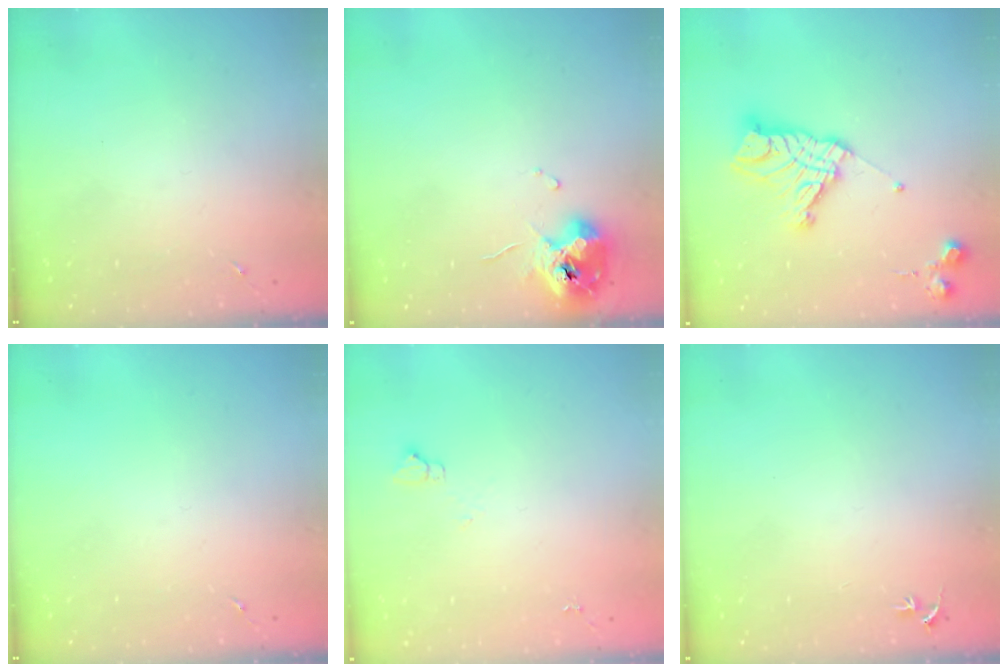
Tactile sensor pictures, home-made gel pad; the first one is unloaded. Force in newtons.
{"total": 11.0, "press": 11.0, "slide": 1.1}
{"total": 15.8, "press": 15.8, "slide": 1.3}
{"total": 0.0}
{"total": 3.5, "press": 3.5, "slide": 0.4}
{"total": 2.7, "press": 2.7, "slide": 0.3}